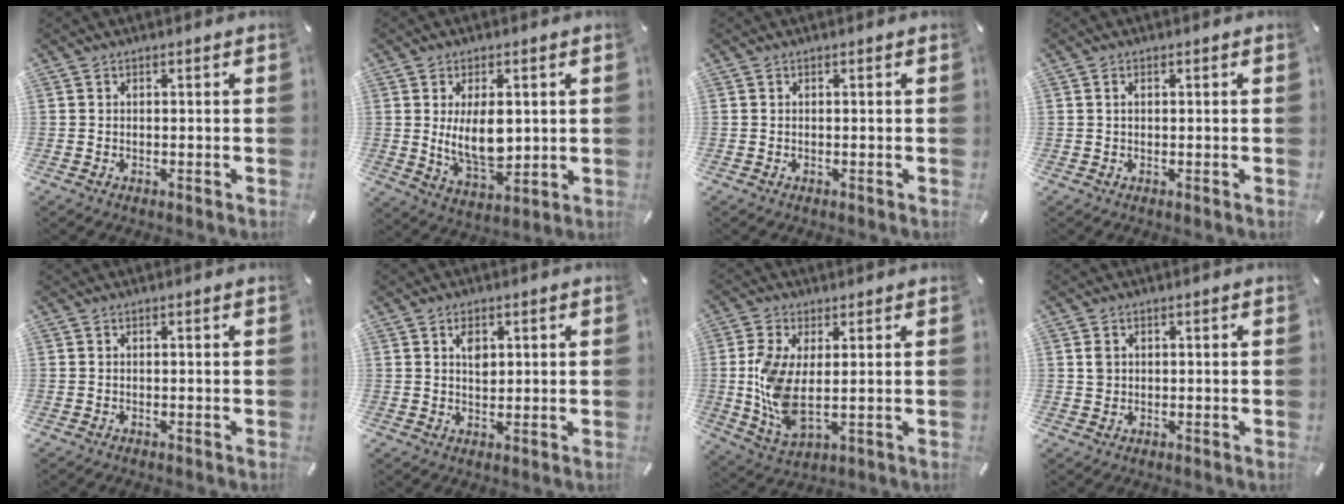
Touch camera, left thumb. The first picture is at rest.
{"total": 11.2, "force": [1.4, 6.3, 9.1], "torque": [-0.170, -0.014, 0.019]}
{"total": 0.0}
{"total": 0.9, "force": [0.3, 0.7, 0.6], "torque": [-0.015, 0.005, 0.004]}
{"total": 0.0}
{"total": 3.6, "force": [1.4, 2.5, 2.2], "torque": [-0.023, -0.003, 0.019]}
{"total": 10.2, "force": [1.2, 4.9, 8.8], "torque": [-0.207, -0.014, 0.024]}
{"total": 2.3, "force": [0.6, 2.2, 0.5], "torque": [-0.005, 0.003, 0.008]}